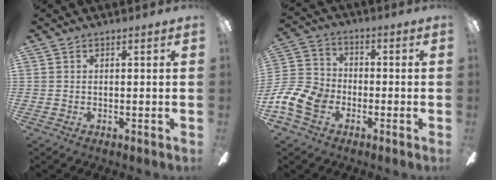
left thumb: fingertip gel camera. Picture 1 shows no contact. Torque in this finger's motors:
{"motor_torque": [-0.45, 0.67, 0.69, 0.35, 0.18]}